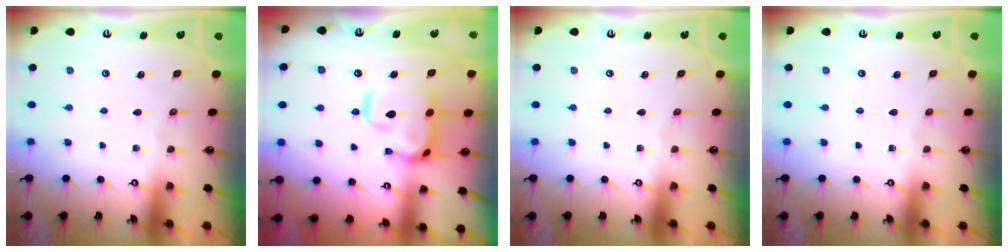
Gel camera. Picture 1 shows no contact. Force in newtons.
{"total": 7.3, "press": 7.1, "slide": 1.5}
{"total": 0.0}
{"total": 0.0}